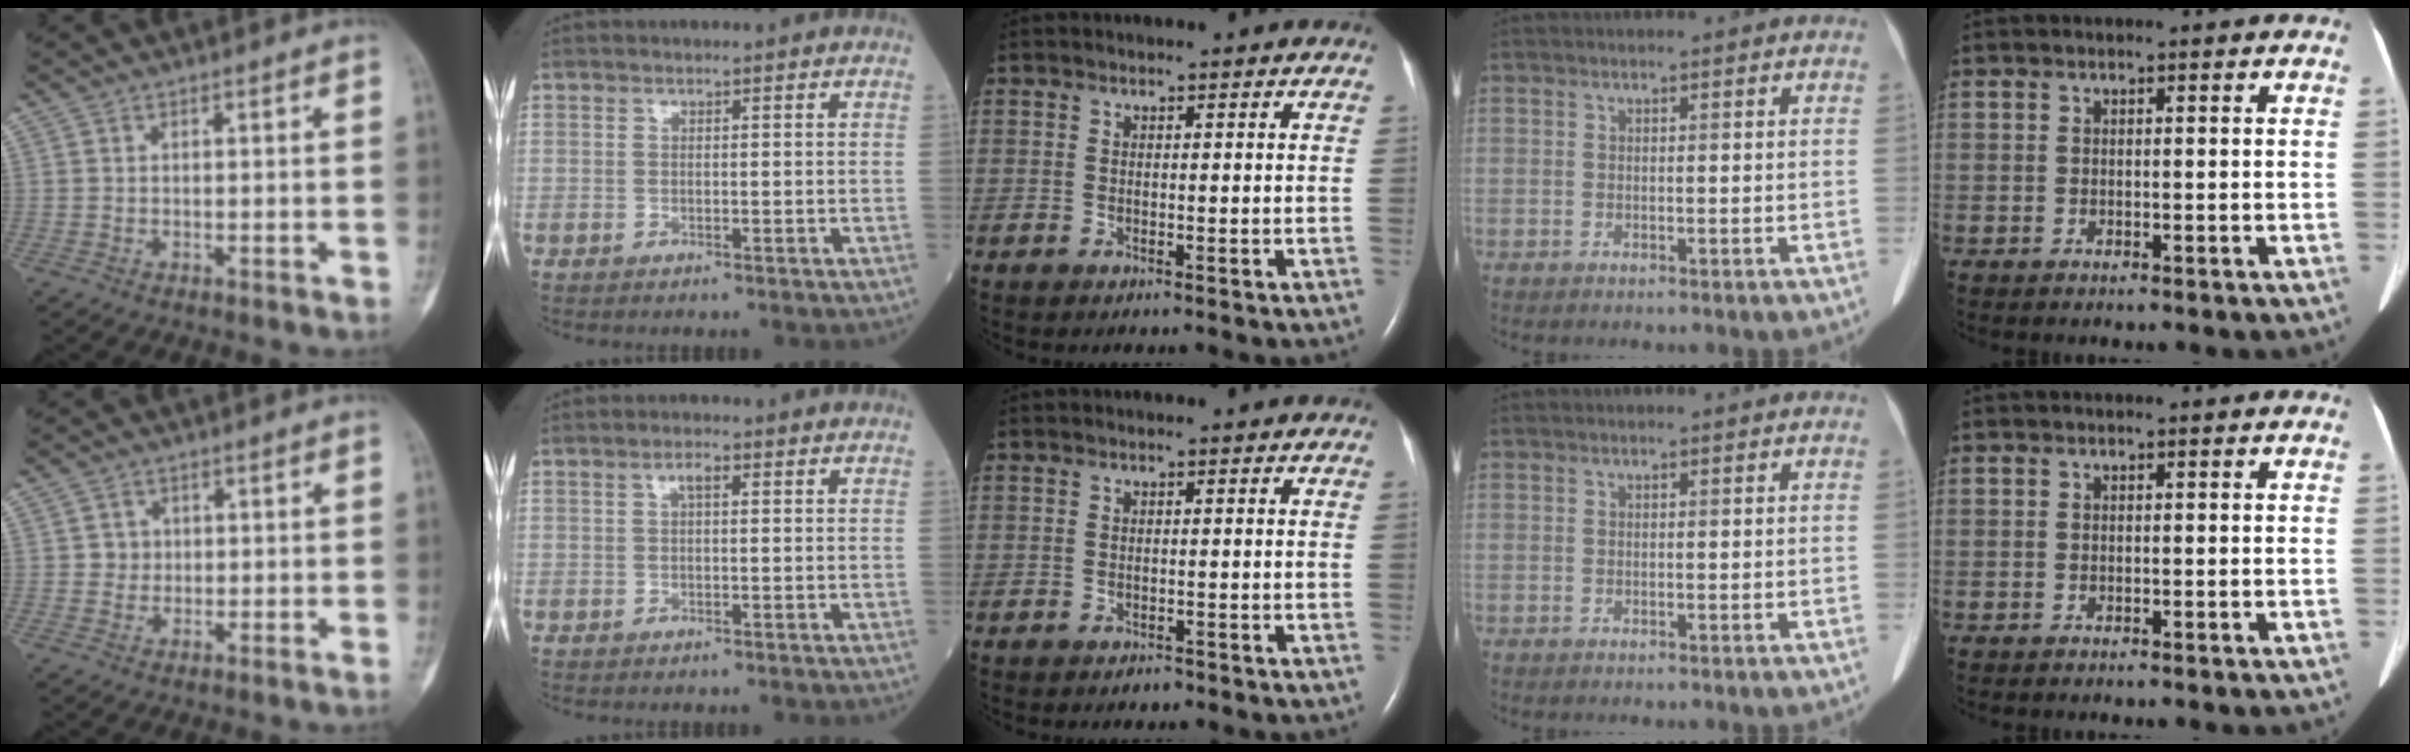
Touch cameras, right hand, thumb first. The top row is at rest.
{"thumb": {"total": 2.1, "force": [0.2, 2.0, 0.6], "torque": [0.002, 0.005, -0.001]}, "index": {"total": 1.6, "force": [0.6, 0.6, 1.4], "torque": [-0.026, 0.009, 0.013]}, "middle": {"total": 0.9, "force": [-0.7, 0.4, 0.3], "torque": [-0.008, -0.001, -0.009]}}